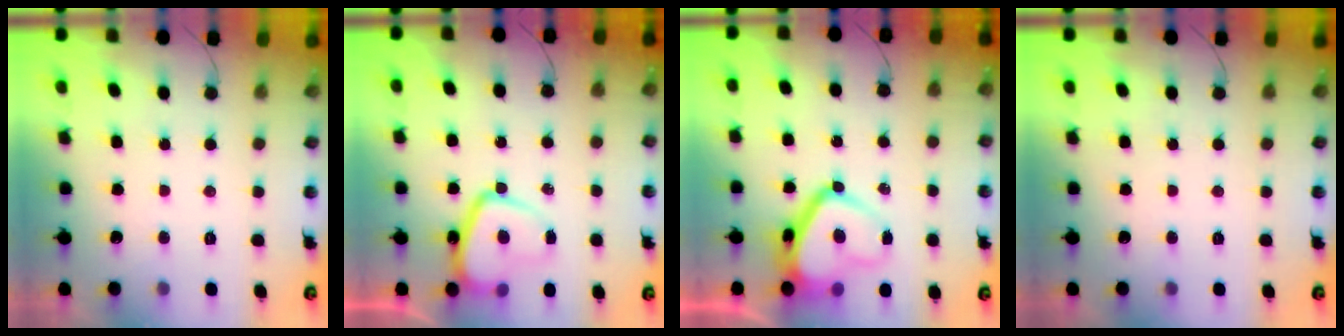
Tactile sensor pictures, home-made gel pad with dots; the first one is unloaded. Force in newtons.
{"total": 11.0, "press": 10.9, "slide": 1.1}
{"total": 11.7, "press": 11.6, "slide": 1.4}
{"total": 0.0}